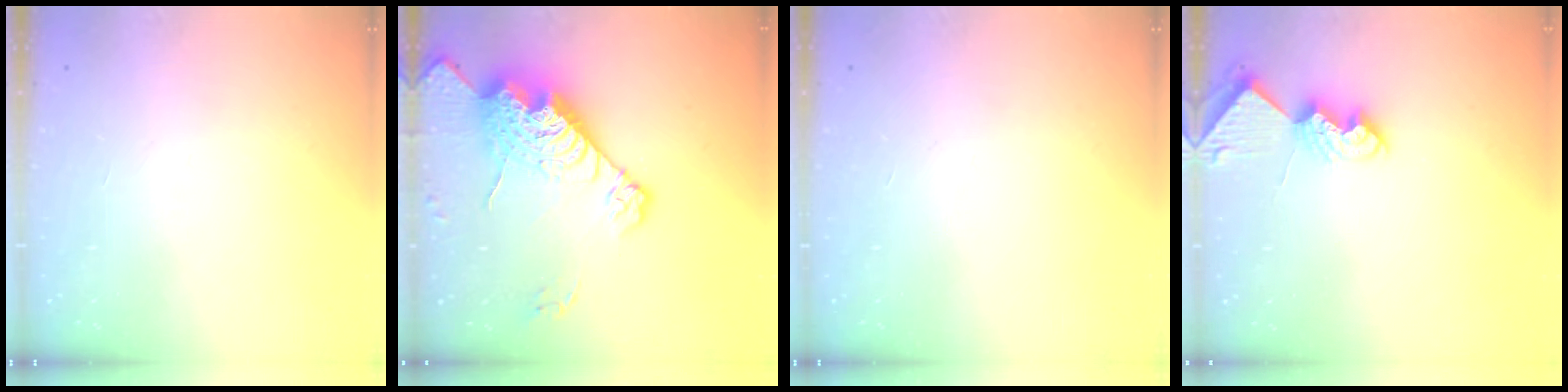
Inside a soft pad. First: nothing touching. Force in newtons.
{"total": 20.7, "press": 20.6, "slide": 1.8}
{"total": 0.0}
{"total": 7.7, "press": 7.6, "slide": 0.6}